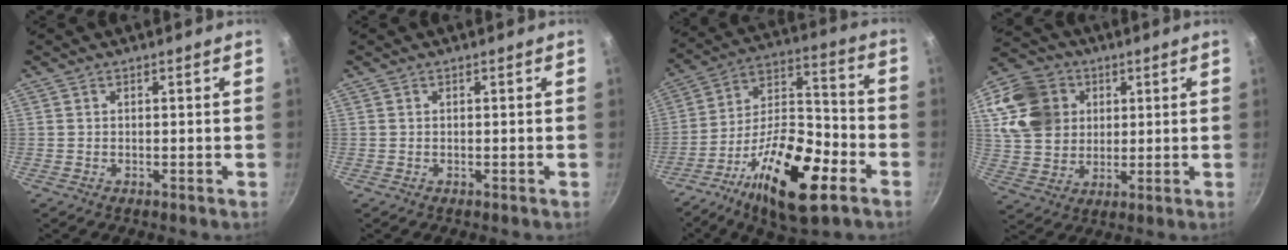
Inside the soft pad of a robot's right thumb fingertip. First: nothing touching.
{"total": 0.0}
{"total": 21.9, "force": [-10.4, 8.6, 17.3], "torque": [-0.271, 0.050, -0.184]}
{"total": 15.3, "force": [4.7, 12.5, 7.4], "torque": [-0.118, -0.001, 0.090]}